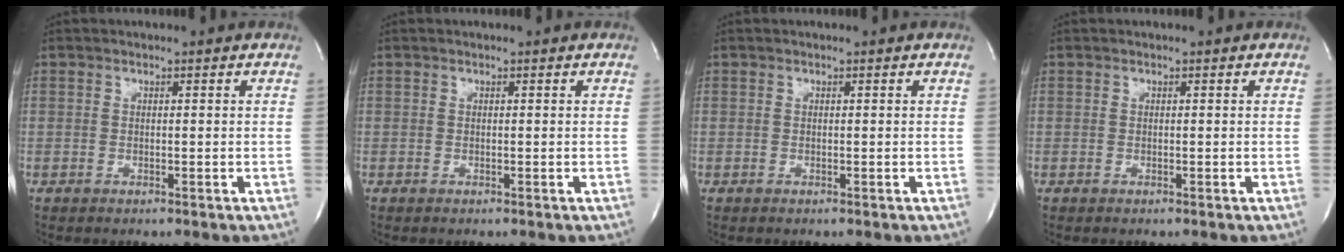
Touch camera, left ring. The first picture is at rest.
{"total": 0.0}
{"total": 0.0}
{"total": 0.0}